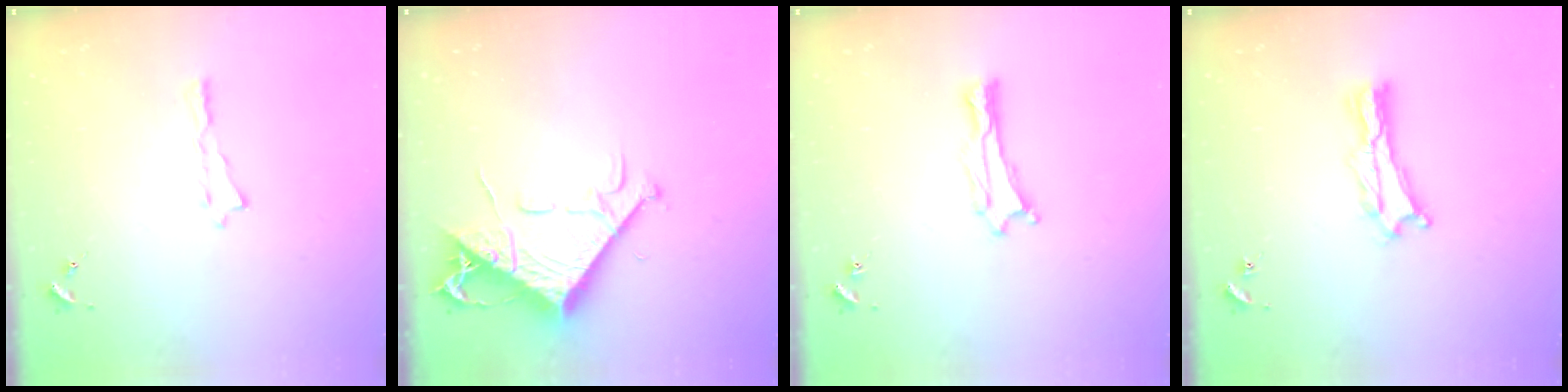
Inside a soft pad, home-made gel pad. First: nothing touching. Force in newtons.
{"total": 9.0, "press": 8.9, "slide": 1.1}
{"total": 0.6, "press": 0.6, "slide": 0.1}
{"total": 1.4, "press": 1.4, "slide": 0.3}